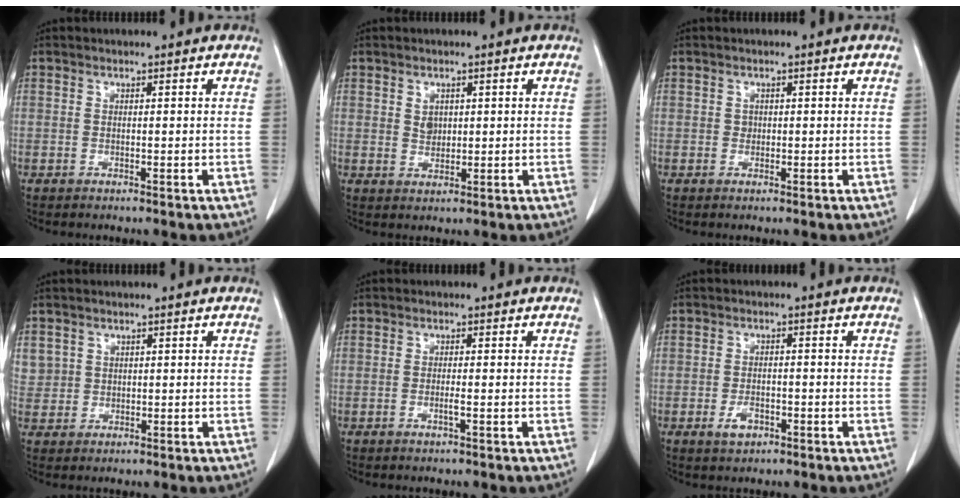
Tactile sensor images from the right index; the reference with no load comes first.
{"total": 2.1, "force": [0.7, 1.6, 1.2], "torque": [-0.020, -0.002, 0.015]}
{"total": 0.7, "force": [0.1, 0.7, 0.2], "torque": [0.001, 0.002, 0.001]}
{"total": 3.3, "force": [1.4, 3.0, 0.2], "torque": [0.009, 0.006, 0.029]}
{"total": 1.1, "force": [-0.4, -0.1, 1.0], "torque": [-0.022, -0.002, -0.008]}
{"total": 2.9, "force": [-1.5, 1.7, 1.9], "torque": [-0.035, 0.002, -0.021]}